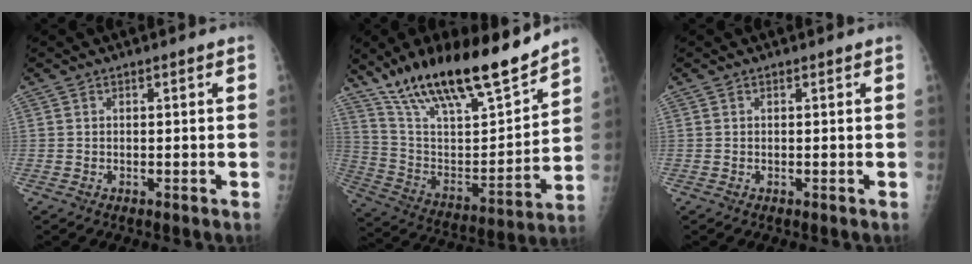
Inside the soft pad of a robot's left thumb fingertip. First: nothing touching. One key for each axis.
{"total": 24.6, "fx": 18.9, "fy": 6.1, "fz": 14.5, "tx": -0.218, "ty": -0.075, "tz": 0.330}
{"total": 0.0}